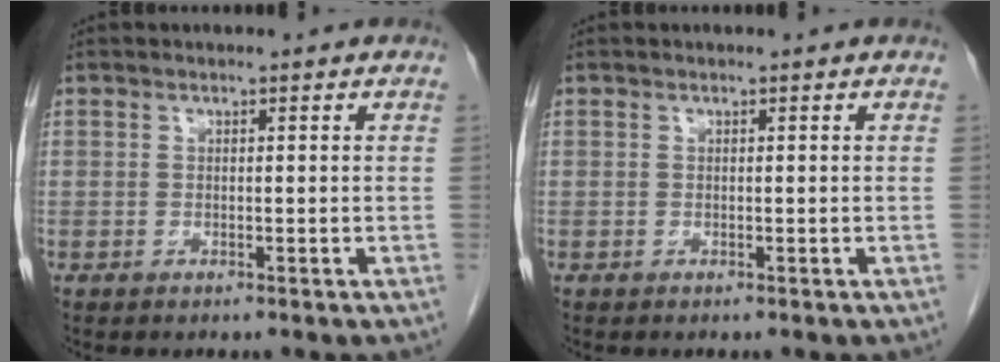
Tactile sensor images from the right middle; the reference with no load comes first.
{"total": 0.0}